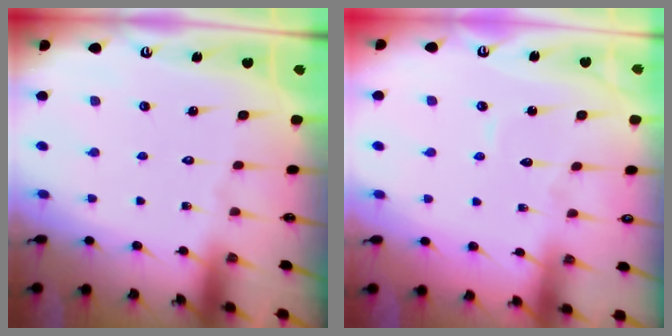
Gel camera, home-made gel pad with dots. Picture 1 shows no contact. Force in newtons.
{"total": 3.8, "press": 3.8, "slide": 0.1}